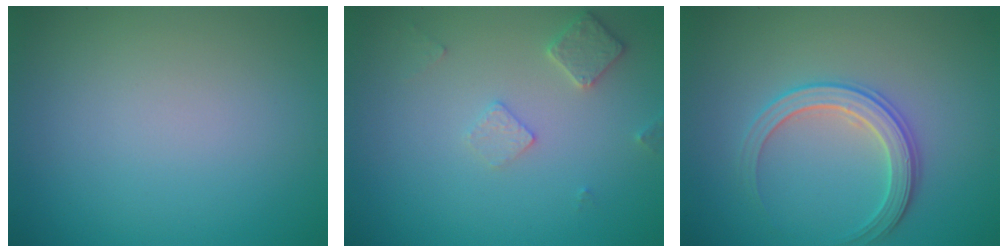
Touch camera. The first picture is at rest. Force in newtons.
{"total": 2.1, "press": 2.1, "slide": 0.3}
{"total": 3.0, "press": 2.9, "slide": 0.3}